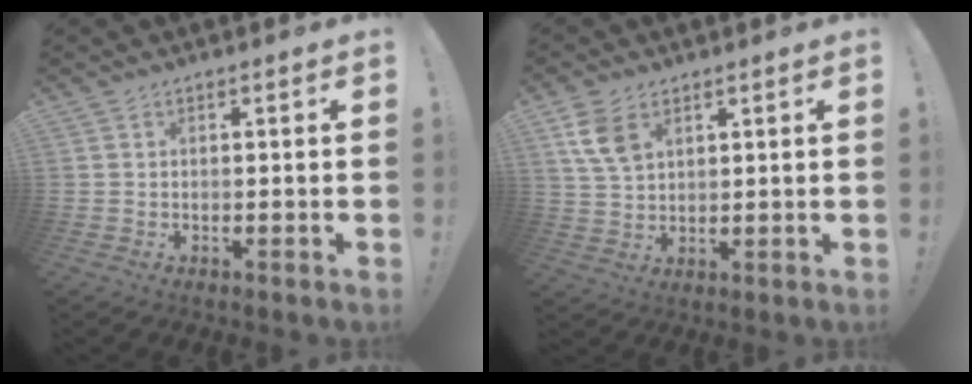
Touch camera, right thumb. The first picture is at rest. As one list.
[{"total": 8.2, "force": [3.9, 5.2, 5.0], "torque": [-0.086, -0.011, 0.076]}]